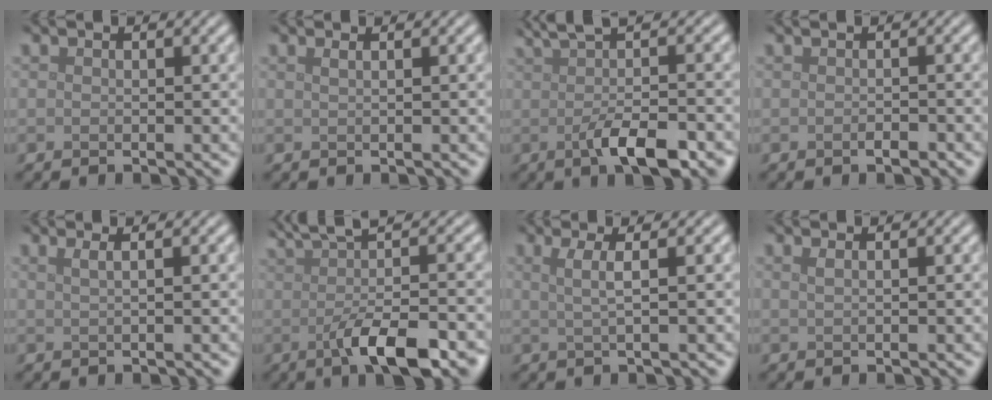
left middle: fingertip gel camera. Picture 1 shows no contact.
{"total": 1.1, "force": [0.6, 0.5, 0.8], "torque": [-0.007, 0.000, 0.002]}
{"total": 7.4, "force": [-0.5, 2.2, 7.0], "torque": [-0.097, 0.003, -0.009]}
{"total": 0.9, "force": [-0.4, 0.2, 0.7], "torque": [-0.012, -0.002, -0.006]}
{"total": 2.7, "force": [1.3, 1.3, 1.9], "torque": [-0.008, 0.008, -0.009]}
{"total": 9.1, "force": [-0.5, 2.8, 8.6], "torque": [-0.115, 0.004, -0.012]}
{"total": 2.5, "force": [0.7, 0.7, 2.3], "torque": [-0.041, 0.002, 0.002]}
{"total": 1.2, "force": [0.5, 0.6, 0.9], "torque": [-0.010, 0.000, 0.002]}